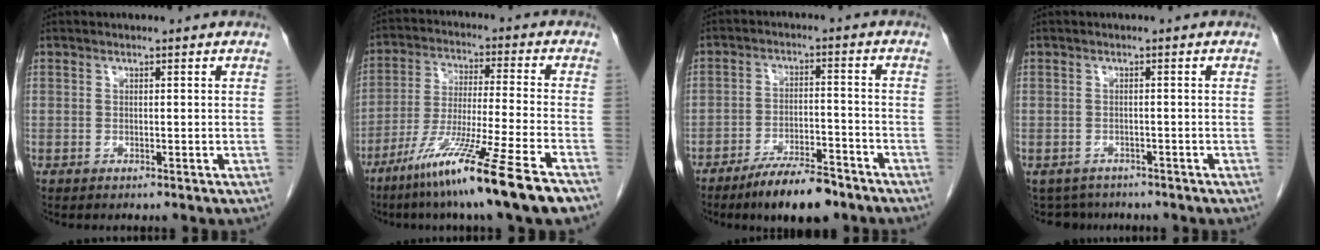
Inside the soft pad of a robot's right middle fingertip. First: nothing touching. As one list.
[{"total": 15.8, "force": [-10.4, -1.6, 11.8], "torque": [-0.226, -0.058, -0.183]}, {"total": 9.1, "force": [-7.0, 2.2, 5.4], "torque": [-0.085, -0.007, -0.118]}, {"total": 4.8, "force": [-4.0, 2.6, 0.1], "torque": [0.002, -0.002, -0.058]}]